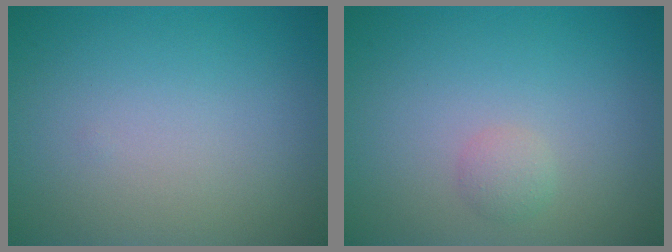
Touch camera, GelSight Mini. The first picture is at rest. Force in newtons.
{"total": 1.1, "press": 1.1, "slide": 0.1}